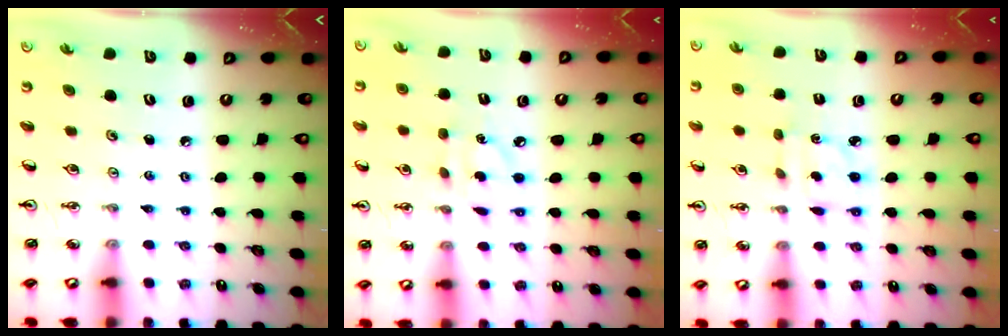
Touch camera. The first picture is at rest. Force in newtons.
{"total": 5.3, "press": 5.3, "slide": 0.2}
{"total": 3.5, "press": 3.5, "slide": 0.6}